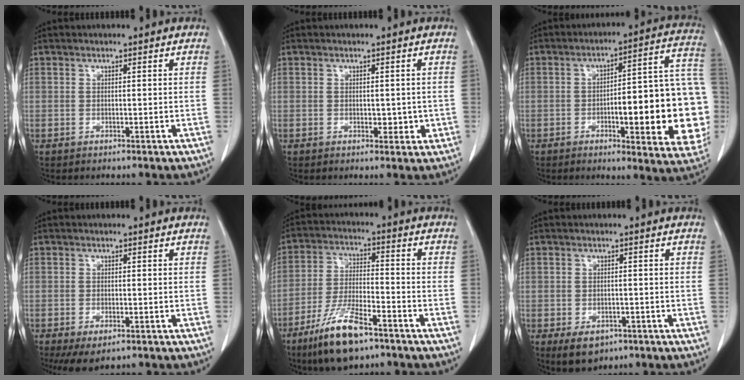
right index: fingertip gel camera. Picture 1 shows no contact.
{"total": 2.3, "force": [-0.2, 1.5, 1.8], "torque": [-0.017, 0.000, 0.003]}
{"total": 21.7, "force": [-3.7, 4.4, 21.0], "torque": [-0.199, 0.032, -0.036]}
{"total": 4.5, "force": [-2.7, 1.8, 3.1], "torque": [-0.051, -0.010, -0.037]}
{"total": 11.6, "force": [-7.7, 2.8, 8.2], "torque": [-0.167, -0.021, -0.138]}
{"total": 4.4, "force": [-2.4, 3.0, 2.2], "torque": [-0.033, -0.003, -0.026]}